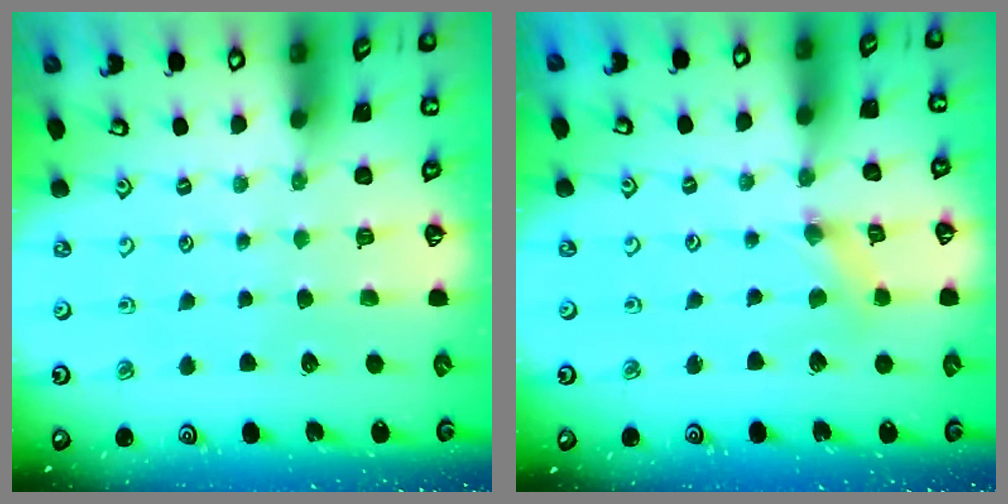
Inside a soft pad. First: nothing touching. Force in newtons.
{"total": 1.0, "press": 1.0, "slide": 0.3}